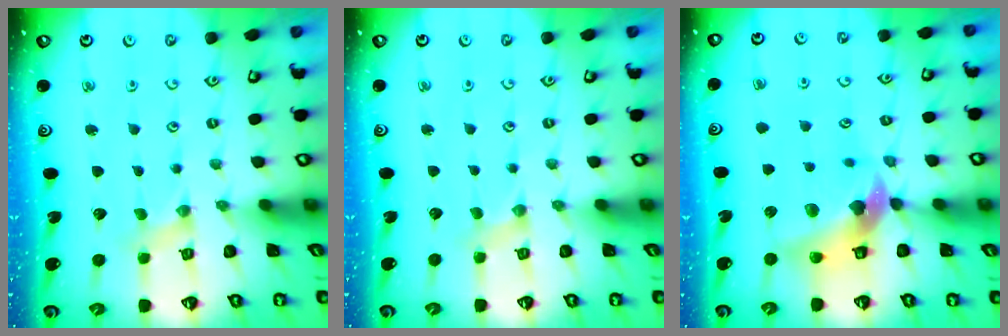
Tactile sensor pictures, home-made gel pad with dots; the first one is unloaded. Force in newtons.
{"total": 2.8, "press": 2.8, "slide": 0.3}
{"total": 12.8, "press": 12.7, "slide": 1.8}